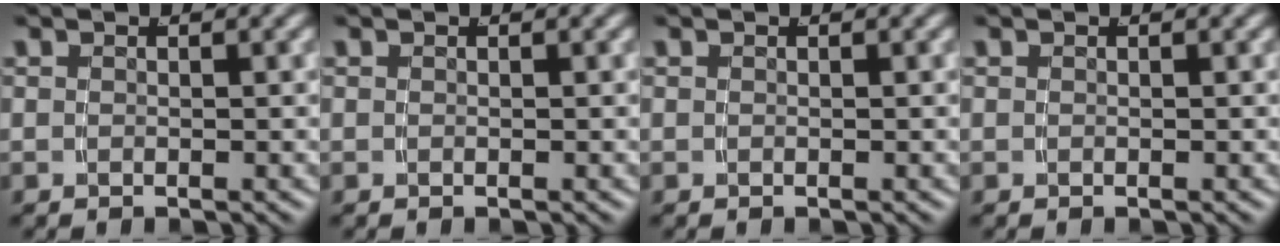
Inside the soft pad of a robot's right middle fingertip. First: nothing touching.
{"total": 0.0}
{"total": 0.0}
{"total": 0.0}